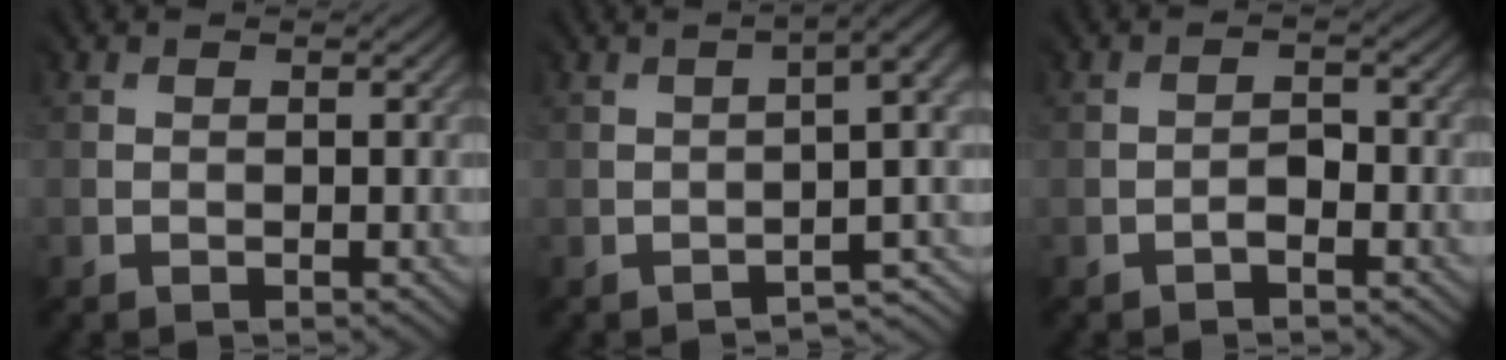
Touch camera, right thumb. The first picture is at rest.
{"total": 5.7, "force": [-3.5, 0.9, 4.4], "torque": [-0.034, 0.002, -0.038]}
{"total": 1.0, "force": [-0.9, -0.1, -0.3], "torque": [0.008, 0.004, -0.018]}